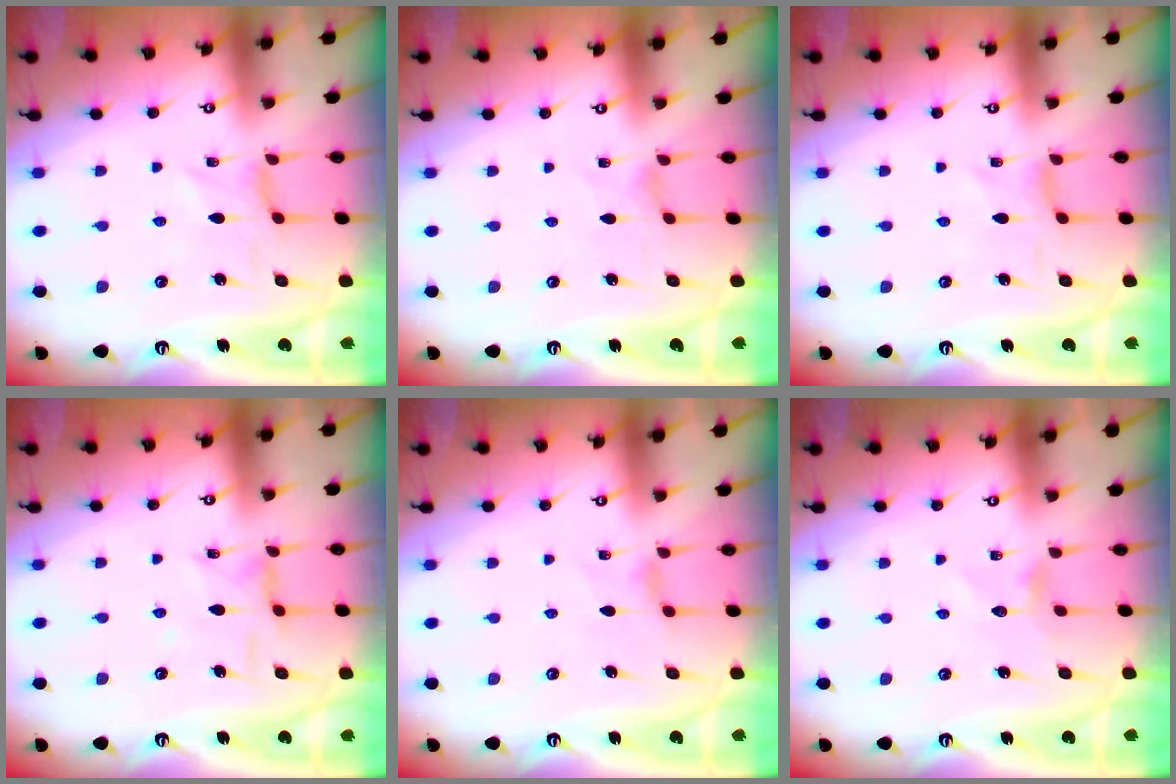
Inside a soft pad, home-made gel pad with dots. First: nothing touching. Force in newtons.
{"total": 0.0}
{"total": 0.6, "press": 0.5, "slide": 0.3}
{"total": 3.5, "press": 3.5, "slide": 0.3}
{"total": 1.1, "press": 1.0, "slide": 0.3}
{"total": 3.4, "press": 3.4, "slide": 0.3}